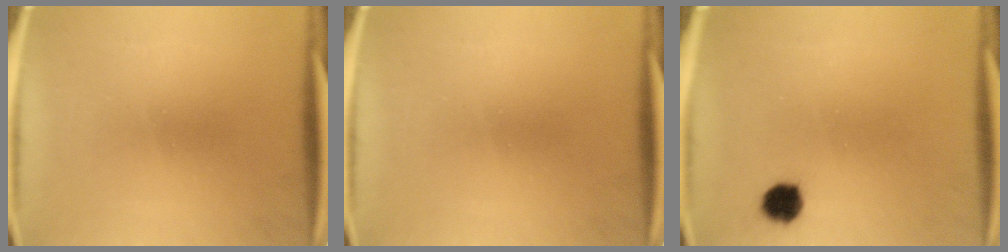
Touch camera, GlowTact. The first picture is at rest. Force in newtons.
{"total": 0.0}
{"total": 4.1}